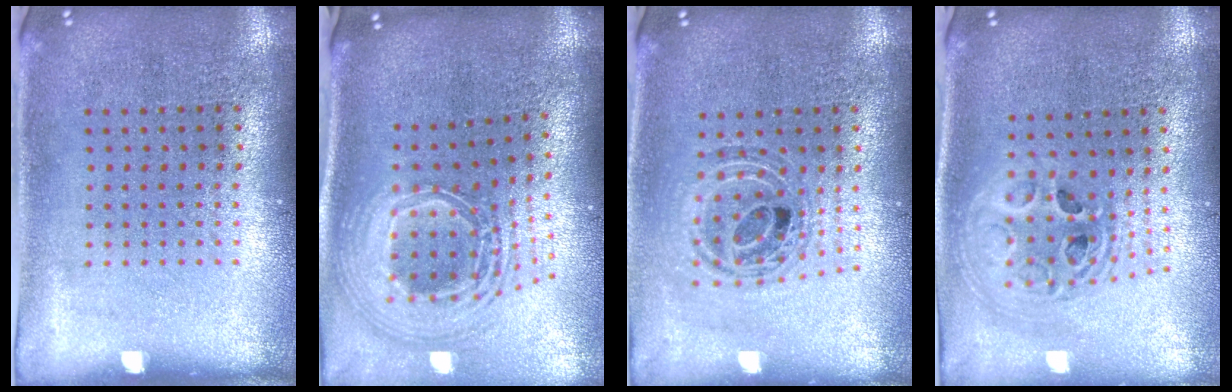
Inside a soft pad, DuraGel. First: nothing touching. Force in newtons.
{"total": 2.8, "press": 1.9, "slide": 2.0}
{"total": 0.8, "press": 0.8, "slide": 0.2}
{"total": 2.1, "press": 1.7, "slide": 1.2}